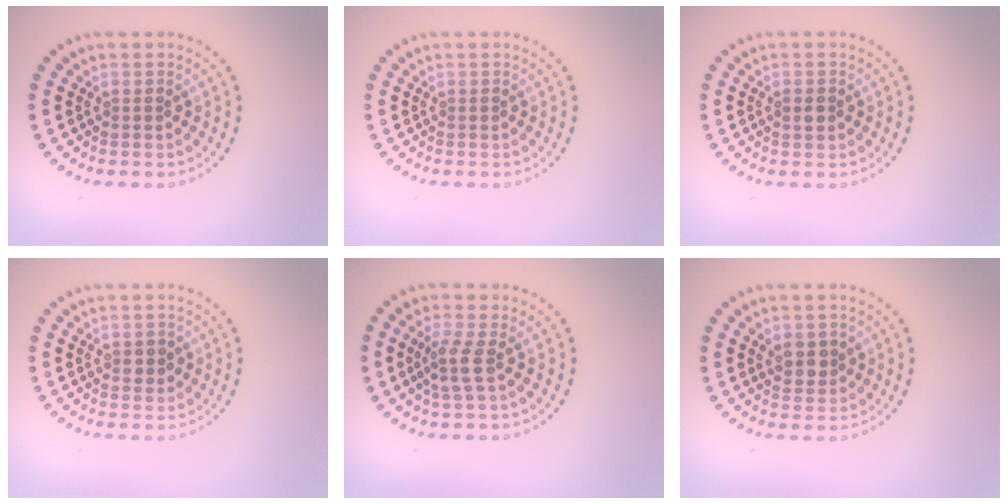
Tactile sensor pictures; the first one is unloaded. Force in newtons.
{"total": 0.0}
{"total": 1.5, "press": 1.5, "slide": 0.1}
{"total": 1.0, "press": 1.0, "slide": 0.2}
{"total": 2.0, "press": 1.7, "slide": 1.1}
{"total": 2.1, "press": 2.0, "slide": 0.6}